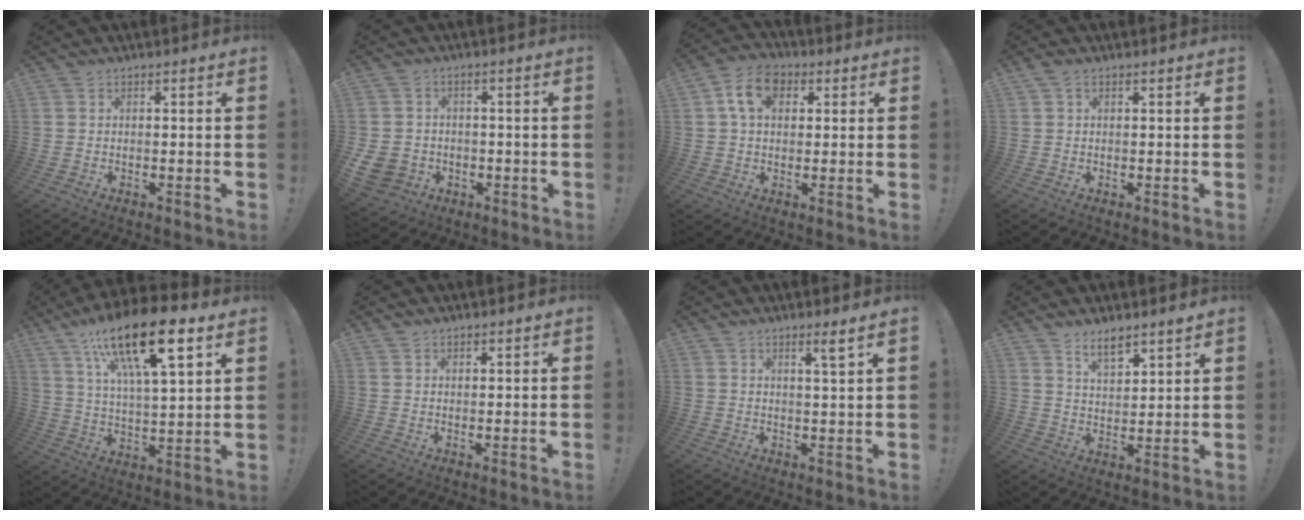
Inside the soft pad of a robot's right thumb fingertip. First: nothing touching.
{"total": 7.5, "force": [-2.7, 6.6, 2.5], "torque": [-0.061, 0.013, -0.046]}
{"total": 9.5, "force": [3.1, 6.7, 6.0], "torque": [-0.104, 0.016, 0.060]}
{"total": 1.2, "force": [0.4, 0.5, 1.0], "torque": [-0.029, 0.007, 0.009]}
{"total": 21.4, "force": [11.8, 6.5, 16.6], "torque": [-0.286, -0.052, 0.188]}
{"total": 1.1, "force": [1.0, 0.5, 0.3], "torque": [-0.005, -0.001, 0.019]}
{"total": 3.7, "force": [2.4, -0.7, 2.8], "torque": [-0.043, -0.018, 0.034]}
{"total": 6.6, "force": [5.6, 1.9, 2.9], "torque": [-0.048, -0.038, 0.101]}